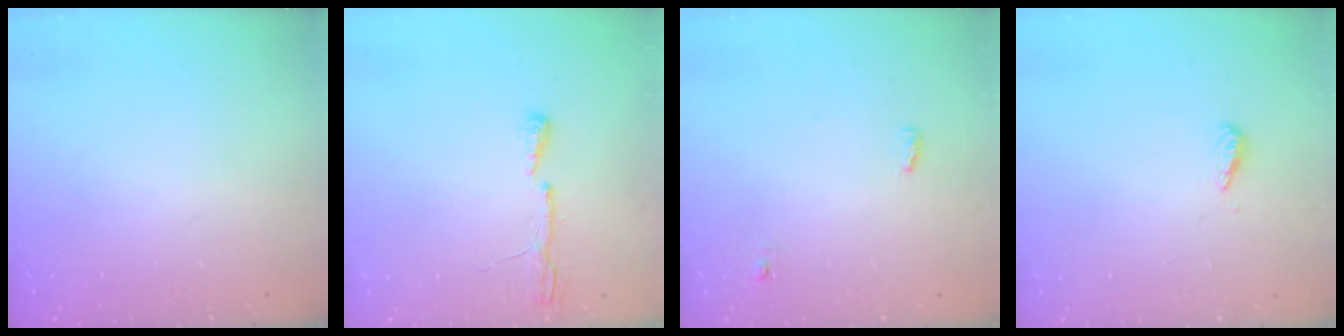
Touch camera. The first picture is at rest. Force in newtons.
{"total": 4.3, "press": 4.2, "slide": 0.6}
{"total": 3.5, "press": 3.4, "slide": 1.0}
{"total": 2.7, "press": 2.6, "slide": 0.4}